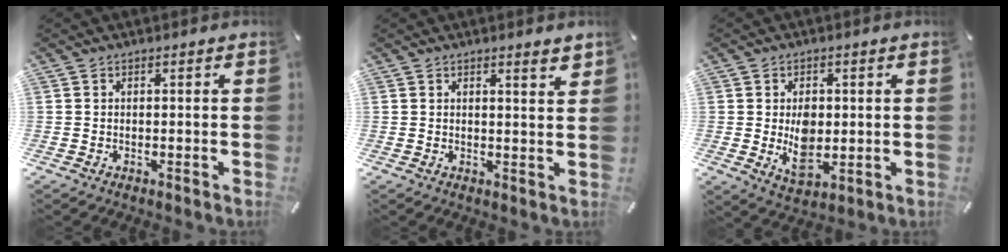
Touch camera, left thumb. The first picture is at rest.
{"total": 2.7, "force": [2.1, 0.1, 1.7], "torque": [-0.020, -0.014, 0.034]}
{"total": 7.1, "force": [0.1, 5.0, 5.1], "torque": [-0.078, -0.006, 0.000]}